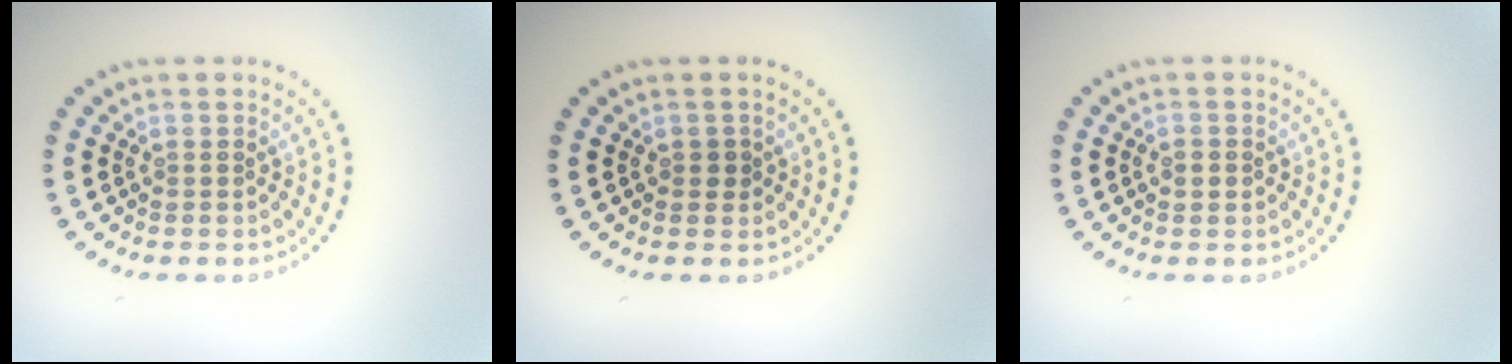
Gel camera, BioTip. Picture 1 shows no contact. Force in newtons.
{"total": 0.8, "press": 0.8, "slide": 0.2}
{"total": 0.9, "press": 0.8, "slide": 0.3}